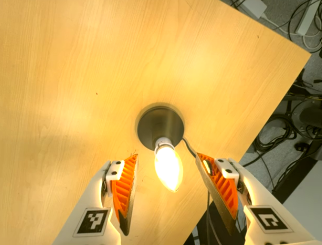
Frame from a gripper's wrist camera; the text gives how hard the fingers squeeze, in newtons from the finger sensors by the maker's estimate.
{"total": 0.0}